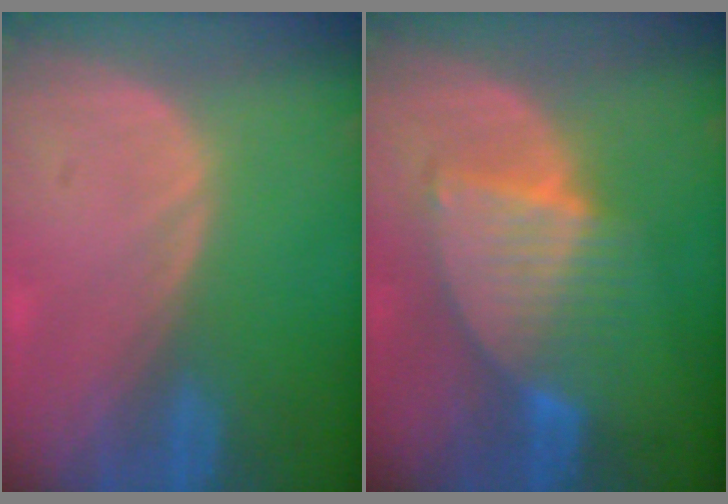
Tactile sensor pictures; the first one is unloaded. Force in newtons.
{"total": 7.0, "press": 6.8, "slide": 1.6}